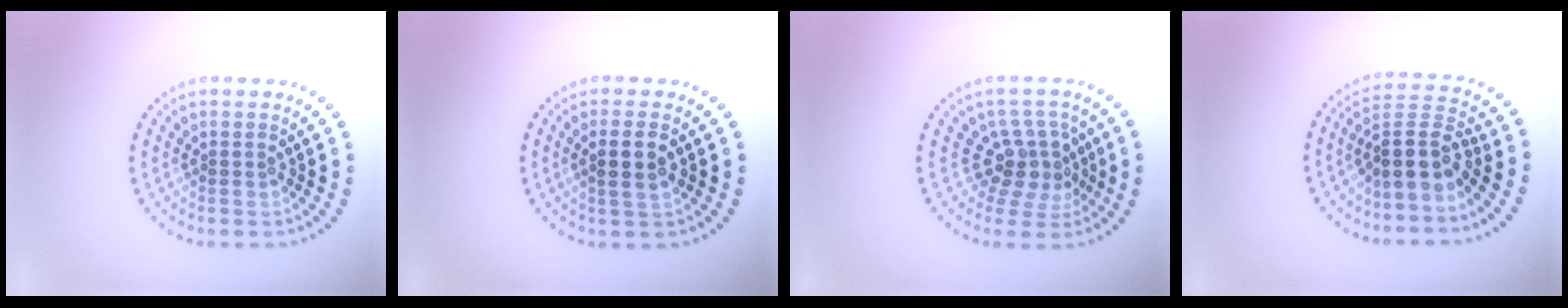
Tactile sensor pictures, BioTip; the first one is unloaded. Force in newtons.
{"total": 2.4, "press": 2.3, "slide": 0.9}
{"total": 3.7, "press": 2.7, "slide": 2.6}
{"total": 3.9, "press": 3.1, "slide": 2.4}